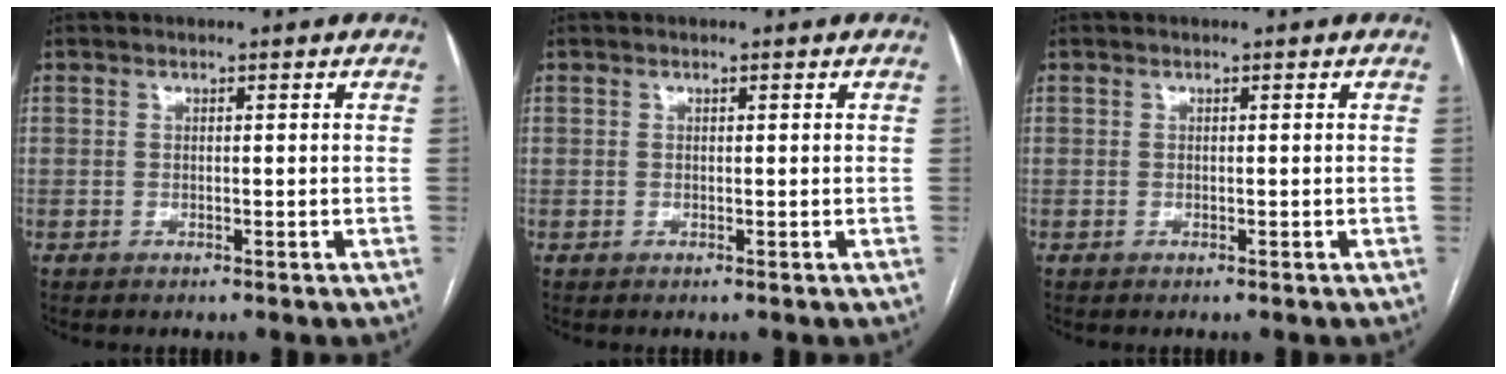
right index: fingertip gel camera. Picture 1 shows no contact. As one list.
[{"total": 0.0}, {"total": 0.0}]